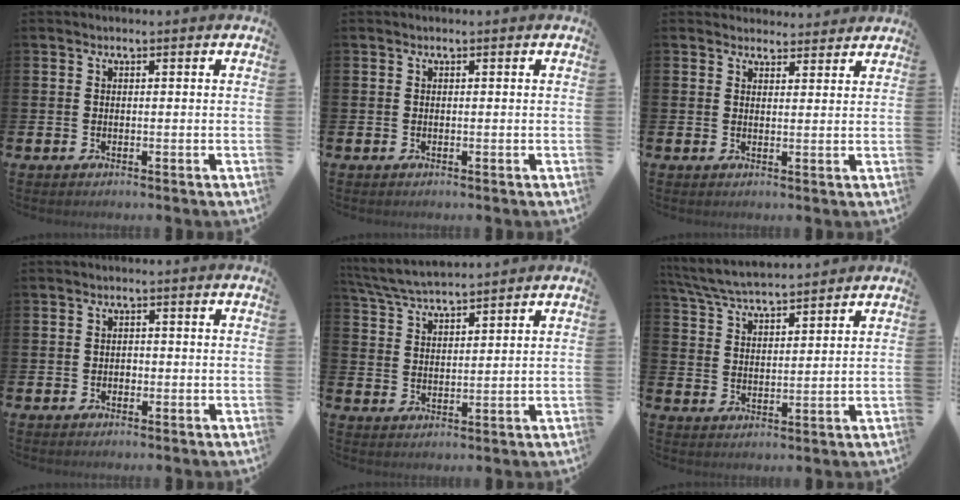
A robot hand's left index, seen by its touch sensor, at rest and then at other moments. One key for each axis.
{"total": 0.0}
{"total": 3.1, "fx": 2.9, "fy": 1.0, "fz": -0.2, "tx": 0.006, "ty": -0.014, "tz": 0.052}
{"total": 1.0, "fx": -0.4, "fy": 0.9, "fz": 0.3, "tx": -0.005, "ty": 0.002, "tz": -0.010}
{"total": 5.3, "fx": 5.2, "fy": 0.5, "fz": 1.0, "tx": -0.043, "ty": -0.023, "tz": 0.095}
{"total": 6.0, "fx": 5.9, "fy": 0.6, "fz": 1.1, "tx": -0.047, "ty": -0.028, "tz": 0.107}